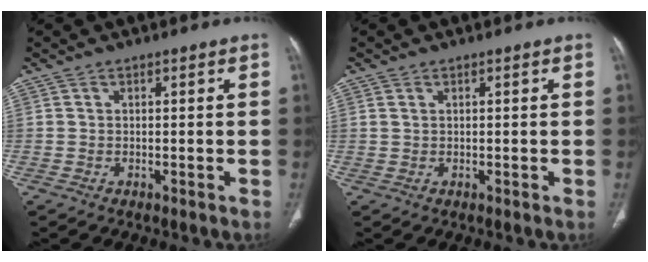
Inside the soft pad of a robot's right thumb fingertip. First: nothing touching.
{"total": 0.8, "force": [0.4, 0.5, 0.5], "torque": [-0.014, 0.003, 0.010]}